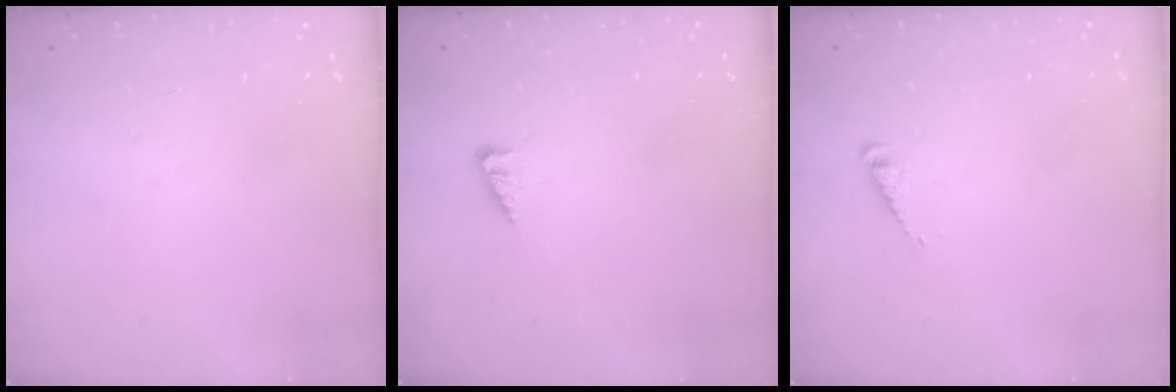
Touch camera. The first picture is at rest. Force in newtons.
{"total": 2.4, "press": 2.4, "slide": 0.4}
{"total": 2.7, "press": 2.7, "slide": 0.3}